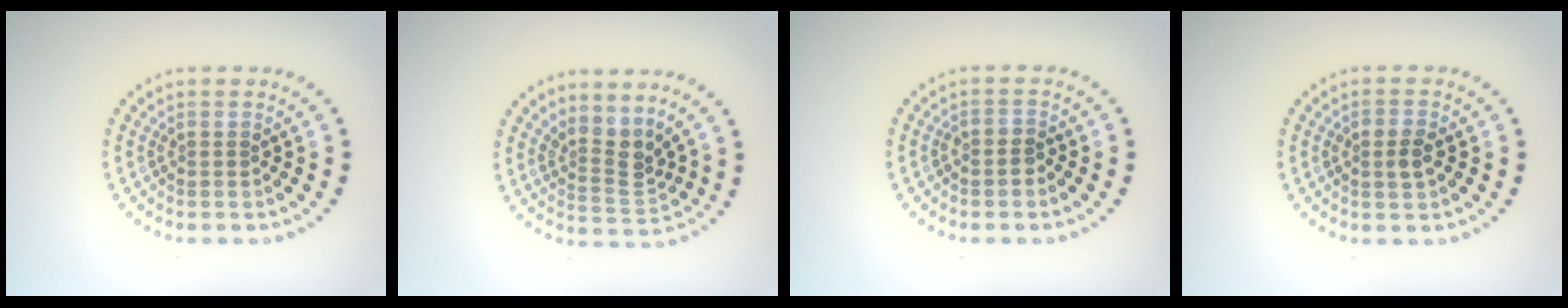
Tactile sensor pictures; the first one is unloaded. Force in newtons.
{"total": 3.0, "press": 2.1, "slide": 2.1}
{"total": 1.0, "press": 0.7, "slide": 0.6}
{"total": 1.9, "press": 1.9, "slide": 0.2}